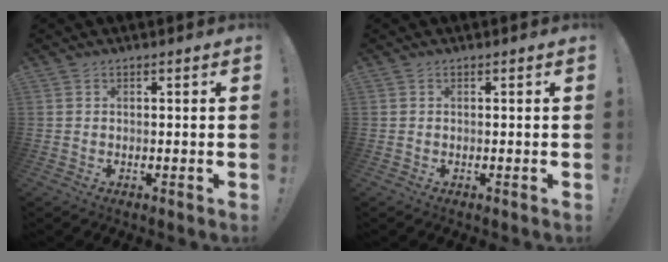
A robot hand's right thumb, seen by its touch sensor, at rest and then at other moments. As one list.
[{"total": 0.0}]